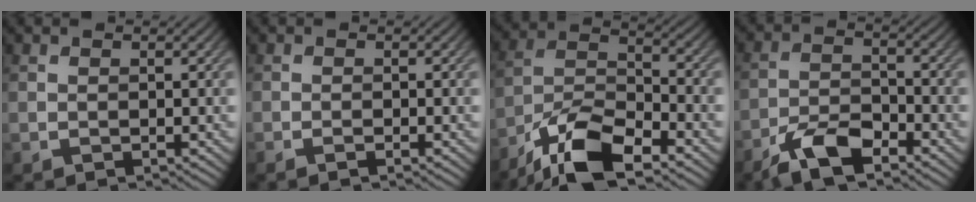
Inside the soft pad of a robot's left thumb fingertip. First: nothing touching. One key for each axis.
{"total": 0.9, "fx": -0.6, "fy": 0.1, "fz": 0.6, "tx": -0.013, "ty": -0.001, "tz": -0.012}
{"total": 12.4, "fx": -8.7, "fy": 4.0, "fz": 7.9, "tx": -0.154, "ty": -0.002, "tz": -0.178}
{"total": 7.1, "fx": -5.1, "fy": 2.4, "fz": 4.2, "tx": -0.084, "ty": 0.000, "tz": -0.103}